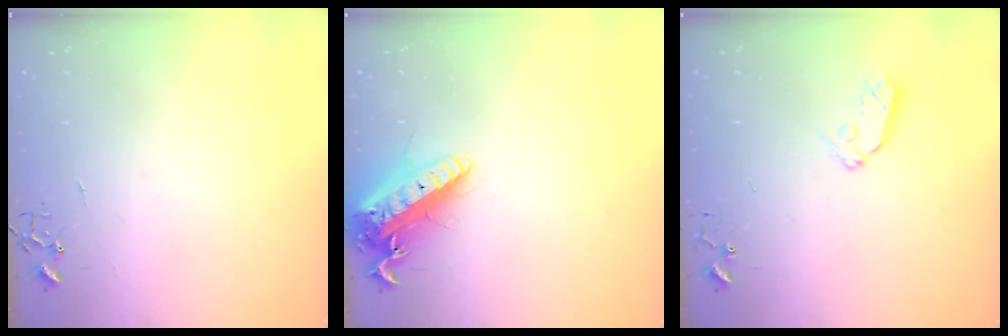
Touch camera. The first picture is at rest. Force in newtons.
{"total": 17.4, "press": 17.0, "slide": 3.4}
{"total": 7.3, "press": 7.3, "slide": 0.4}